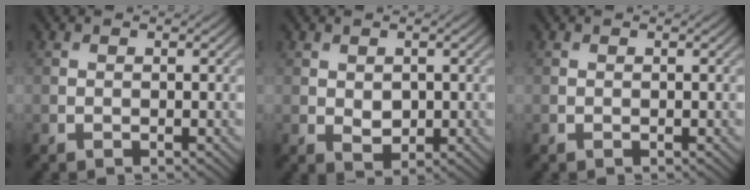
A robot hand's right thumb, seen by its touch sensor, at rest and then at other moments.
{"total": 2.1, "force": [0.2, 1.5, 1.4], "torque": [-0.029, -0.006, 0.009]}
{"total": 0.0}